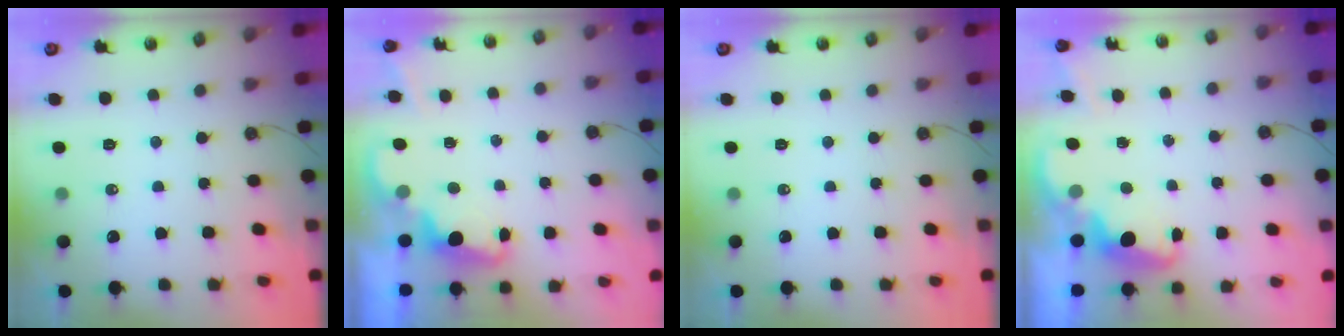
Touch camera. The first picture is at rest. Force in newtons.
{"total": 2.4, "press": 2.3, "slide": 0.5}
{"total": 0.0}
{"total": 2.5, "press": 2.5, "slide": 0.6}